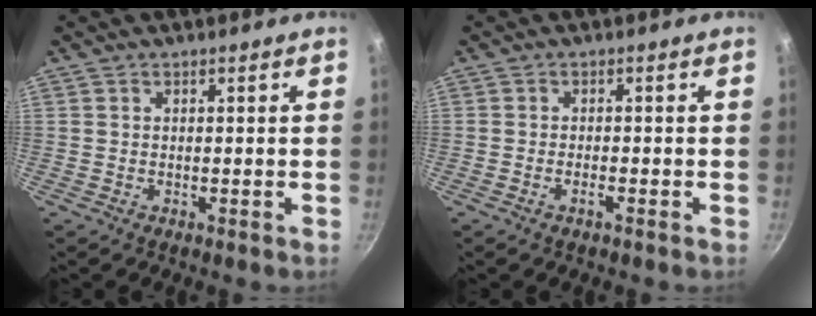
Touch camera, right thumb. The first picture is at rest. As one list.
[{"total": 1.4, "force": [-0.9, 0.3, 1.0], "torque": [-0.027, 0.007, -0.019]}]